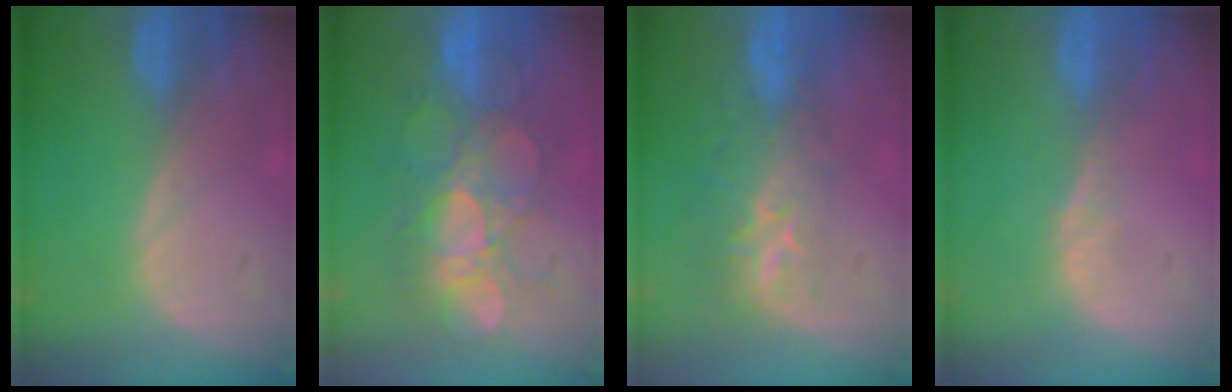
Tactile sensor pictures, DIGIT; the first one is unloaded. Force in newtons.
{"total": 9.1, "press": 8.9, "slide": 1.9}
{"total": 8.7, "press": 7.1, "slide": 5.0}
{"total": 1.5, "press": 1.2, "slide": 0.9}